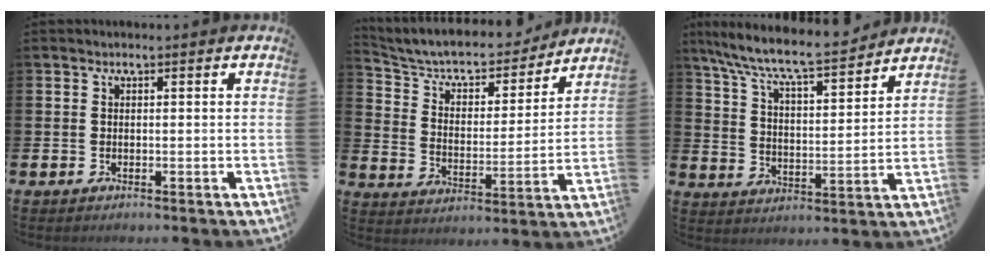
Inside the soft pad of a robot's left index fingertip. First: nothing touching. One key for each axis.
{"total": 7.2, "fx": 6.6, "fy": 2.2, "fz": 1.8, "tx": -0.076, "ty": -0.047, "tz": 0.111}
{"total": 8.8, "fx": 8.2, "fy": 0.9, "fz": 3.2, "tx": -0.101, "ty": -0.057, "tz": 0.141}